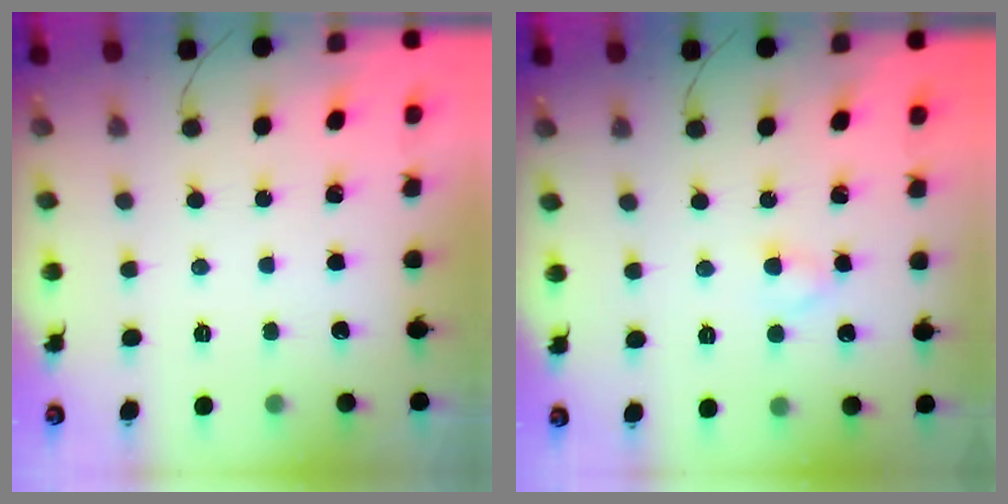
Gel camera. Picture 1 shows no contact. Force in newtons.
{"total": 2.4, "press": 2.1, "slide": 1.1}